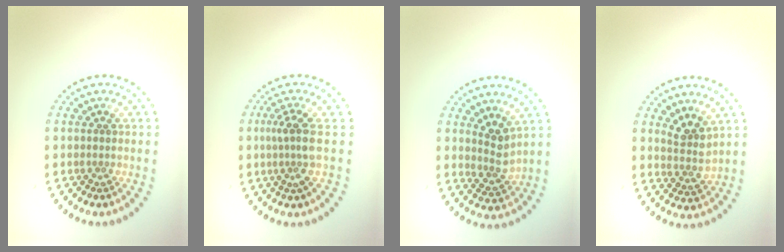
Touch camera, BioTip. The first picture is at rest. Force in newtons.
{"total": 2.6, "press": 1.9, "slide": 1.8}
{"total": 2.4, "press": 1.9, "slide": 1.5}
{"total": 2.5, "press": 1.9, "slide": 1.6}